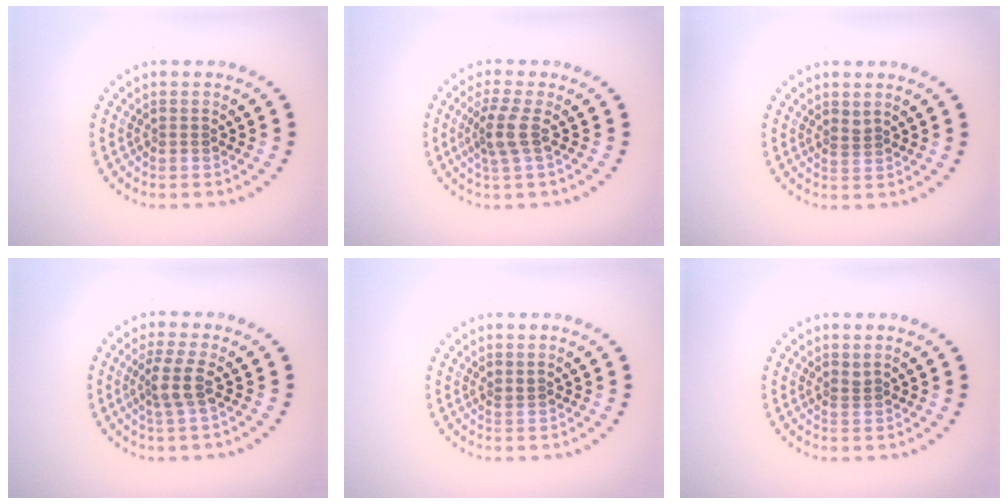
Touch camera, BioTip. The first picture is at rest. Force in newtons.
{"total": 2.6, "press": 2.0, "slide": 1.7}
{"total": 0.8, "press": 0.4, "slide": 0.7}
{"total": 2.4, "press": 2.0, "slide": 1.4}
{"total": 0.5, "press": 0.2, "slide": 0.5}
{"total": 0.6, "press": 0.3, "slide": 0.5}